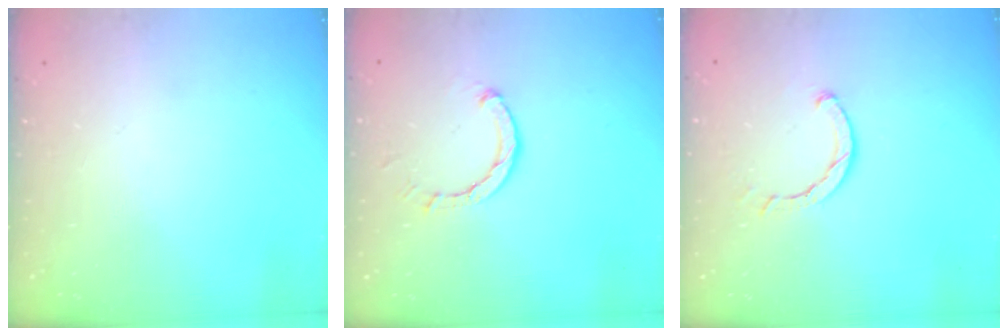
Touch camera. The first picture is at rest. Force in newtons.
{"total": 2.6, "press": 2.6, "slide": 0.1}
{"total": 2.5, "press": 2.5, "slide": 0.1}